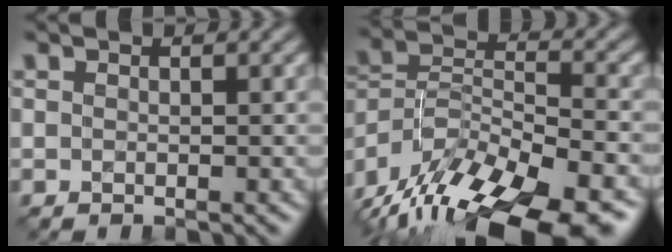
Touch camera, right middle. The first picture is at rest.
{"total": 18.6, "force": [-14.8, 7.1, 8.8], "torque": [-0.157, -0.010, -0.203]}